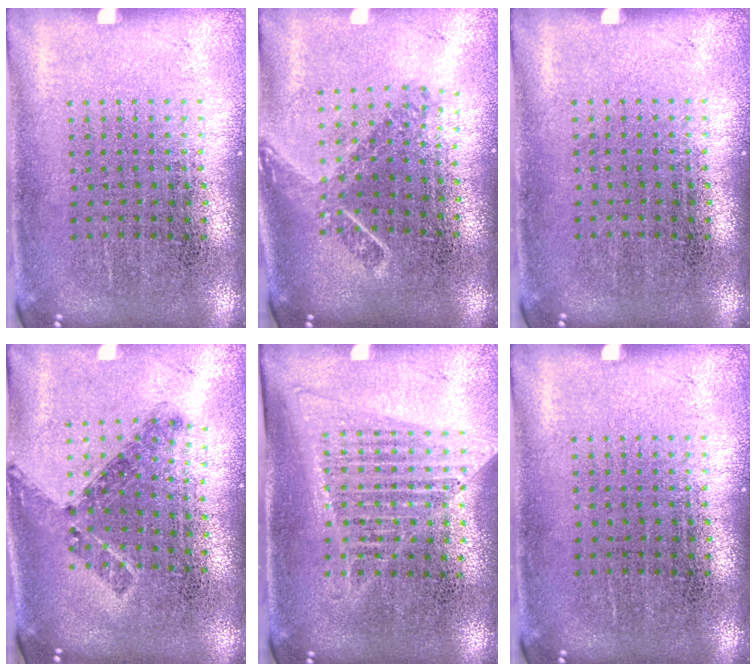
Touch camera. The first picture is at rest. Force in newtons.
{"total": 1.7, "press": 1.3, "slide": 1.1}
{"total": 0.0}
{"total": 0.8, "press": 0.8, "slide": 0.3}
{"total": 1.3, "press": 1.2, "slide": 0.5}
{"total": 0.0}